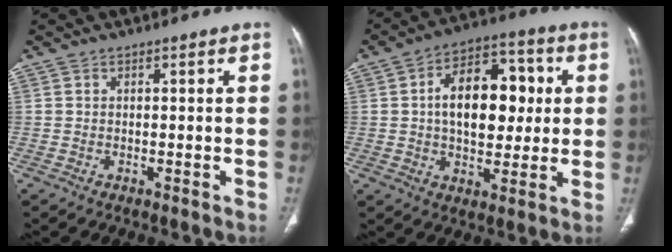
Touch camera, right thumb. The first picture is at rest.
{"total": 16.2, "force": [2.1, 9.8, 12.7], "torque": [-0.158, 0.020, 0.028]}